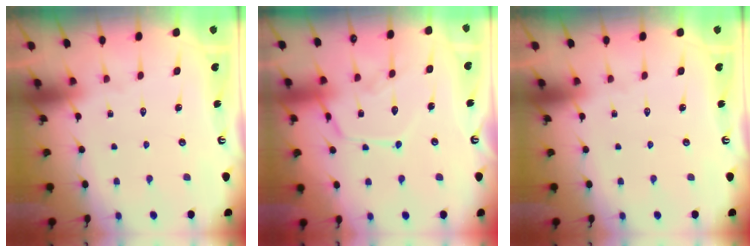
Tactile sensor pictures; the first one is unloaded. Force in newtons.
{"total": 13.4, "press": 13.3, "slide": 1.2}
{"total": 0.0}